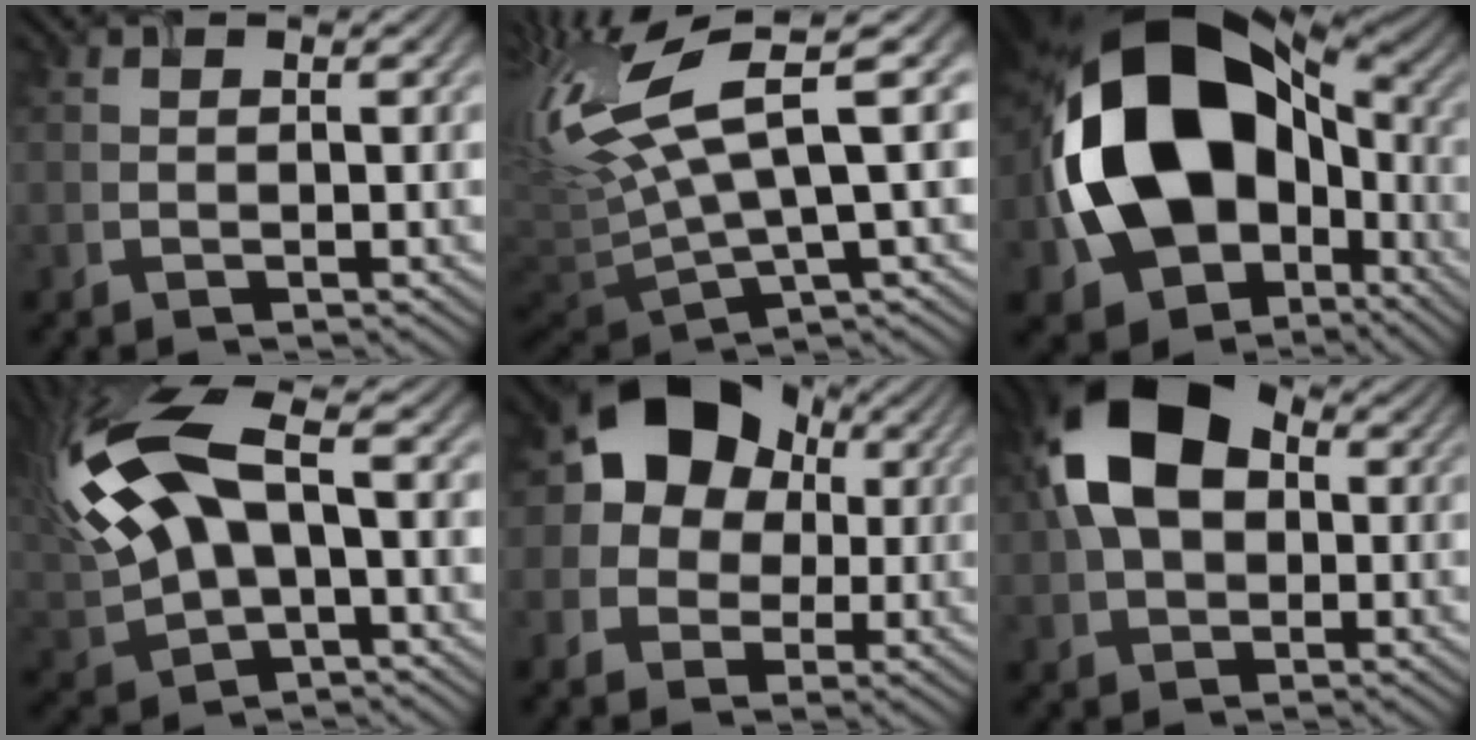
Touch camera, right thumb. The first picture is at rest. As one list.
[{"total": 14.1, "force": [3.0, 3.8, 13.3], "torque": [-0.294, 0.009, 0.067]}, {"total": 20.0, "force": [-1.8, 14.7, 13.5], "torque": [-0.296, -0.024, -0.021]}, {"total": 16.0, "force": [3.3, 7.9, 13.5], "torque": [-0.319, 0.004, 0.067]}, {"total": 12.2, "force": [2.2, 10.3, 6.3], "torque": [-0.115, 0.026, 0.009]}, {"total": 13.8, "force": [2.0, 9.4, 9.8], "torque": [-0.188, 0.013, 0.023]}]